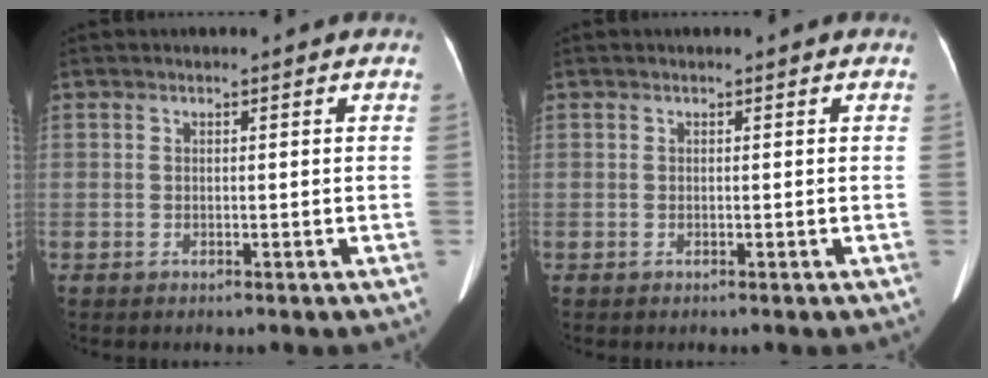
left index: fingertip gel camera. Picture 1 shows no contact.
{"total": 0.0}